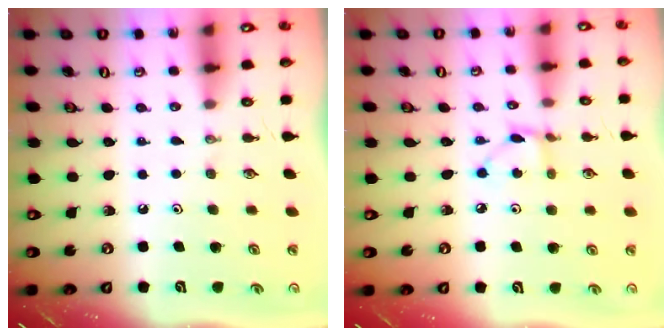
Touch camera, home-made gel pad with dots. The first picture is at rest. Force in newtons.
{"total": 2.9, "press": 2.9, "slide": 0.2}